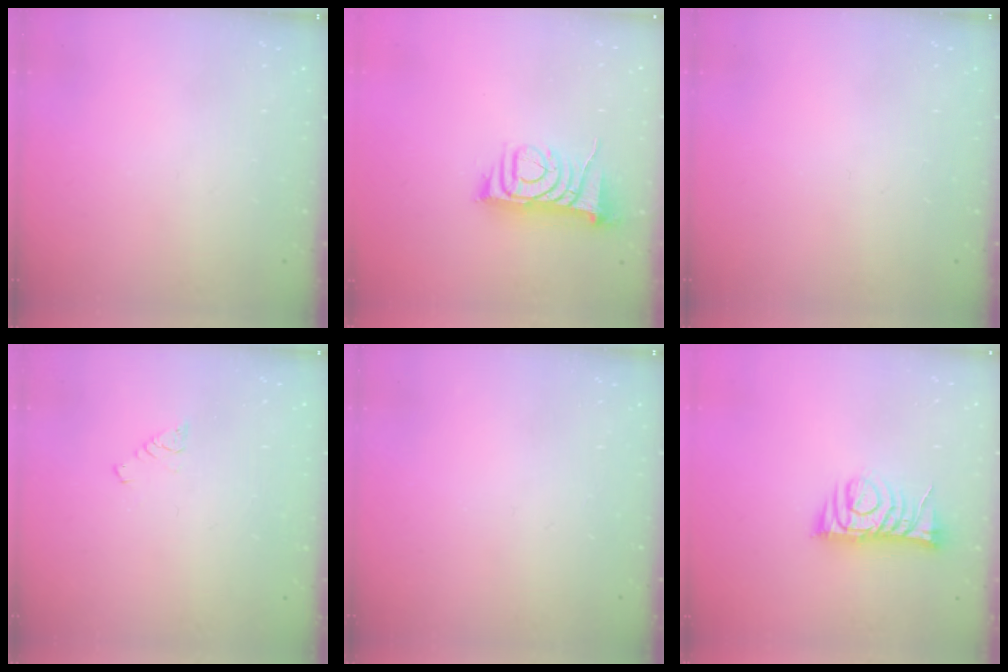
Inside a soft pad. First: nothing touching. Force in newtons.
{"total": 7.7, "press": 7.7, "slide": 0.8}
{"total": 0.0}
{"total": 4.3, "press": 4.3, "slide": 0.4}
{"total": 0.0}
{"total": 7.9, "press": 7.9, "slide": 0.6}